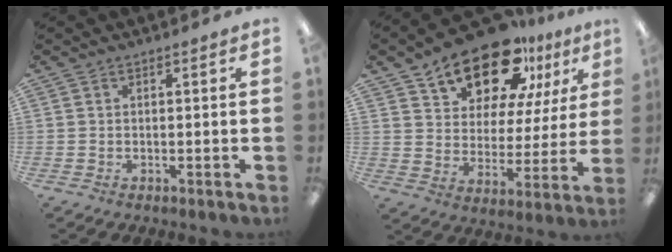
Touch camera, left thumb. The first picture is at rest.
{"total": 18.9, "force": [14.4, 8.8, 8.6], "torque": [-0.146, -0.095, 0.254]}